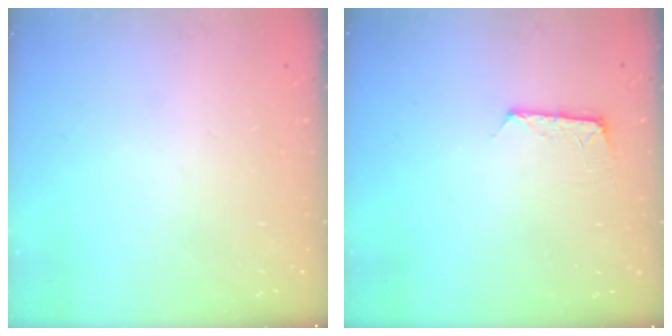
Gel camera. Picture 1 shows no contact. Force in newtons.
{"total": 5.3, "press": 5.2, "slide": 0.6}